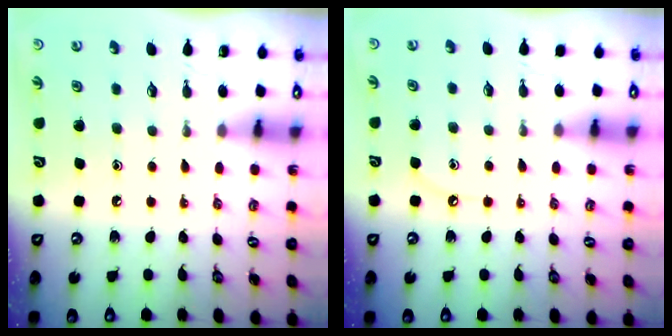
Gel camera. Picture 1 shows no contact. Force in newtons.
{"total": 3.9, "press": 3.9, "slide": 0.5}